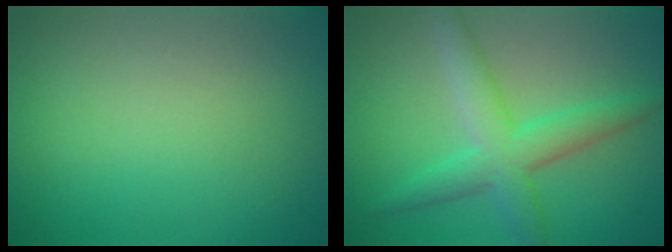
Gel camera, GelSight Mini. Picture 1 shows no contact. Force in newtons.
{"total": 5.0, "press": 5.0, "slide": 0.3}